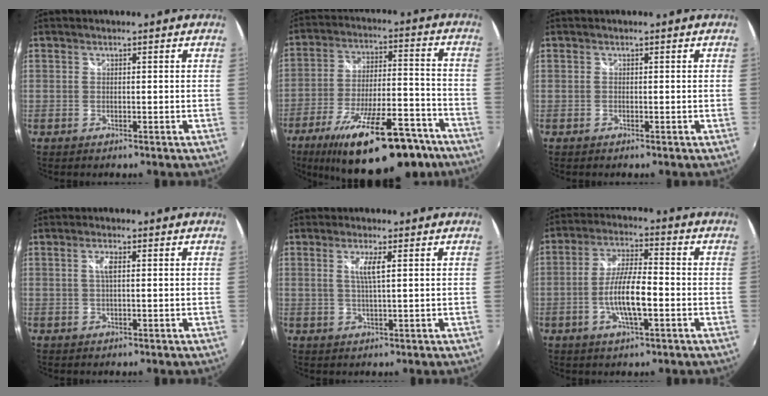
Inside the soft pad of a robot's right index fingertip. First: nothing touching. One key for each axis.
{"total": 23.9, "fx": -16.6, "fy": 7.9, "fz": 15.3, "tx": -0.253, "ty": -0.016, "tz": -0.239}
{"total": 0.0}
{"total": 2.0, "fx": 0.3, "fy": 0.4, "fz": 2.0, "tx": -0.037, "ty": 0.001, "tz": 0.004}
{"total": 3.4, "fx": 1.0, "fy": 0.1, "fz": 3.2, "tx": -0.062, "ty": -0.003, "tz": 0.018}
{"total": 9.3, "fx": -2.7, "fy": 2.1, "fz": 8.6, "tx": -0.171, "ty": -0.001, "tz": -0.048}